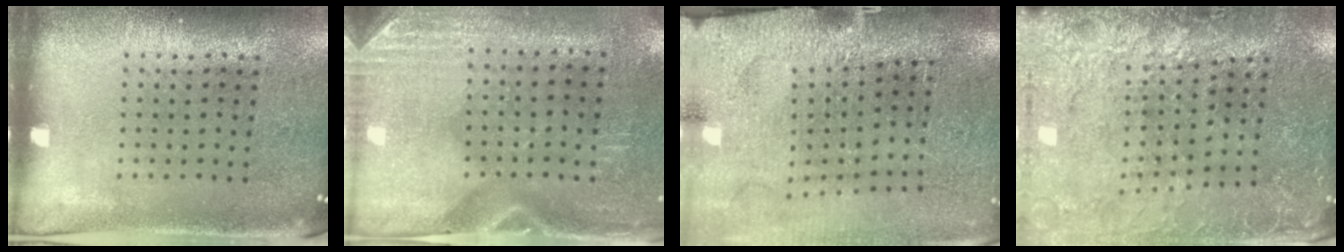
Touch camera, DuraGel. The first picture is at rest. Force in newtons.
{"total": 3.0, "press": 2.6, "slide": 1.5}
{"total": 3.1, "press": 2.9, "slide": 1.0}
{"total": 2.8, "press": 2.8, "slide": 0.1}